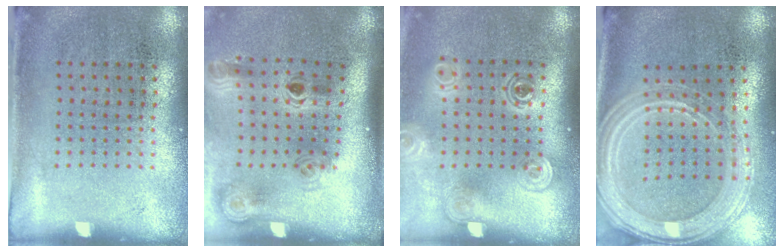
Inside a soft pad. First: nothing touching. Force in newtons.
{"total": 2.1, "press": 1.4, "slide": 1.6}
{"total": 1.9, "press": 1.4, "slide": 1.2}
{"total": 2.2, "press": 2.0, "slide": 0.8}